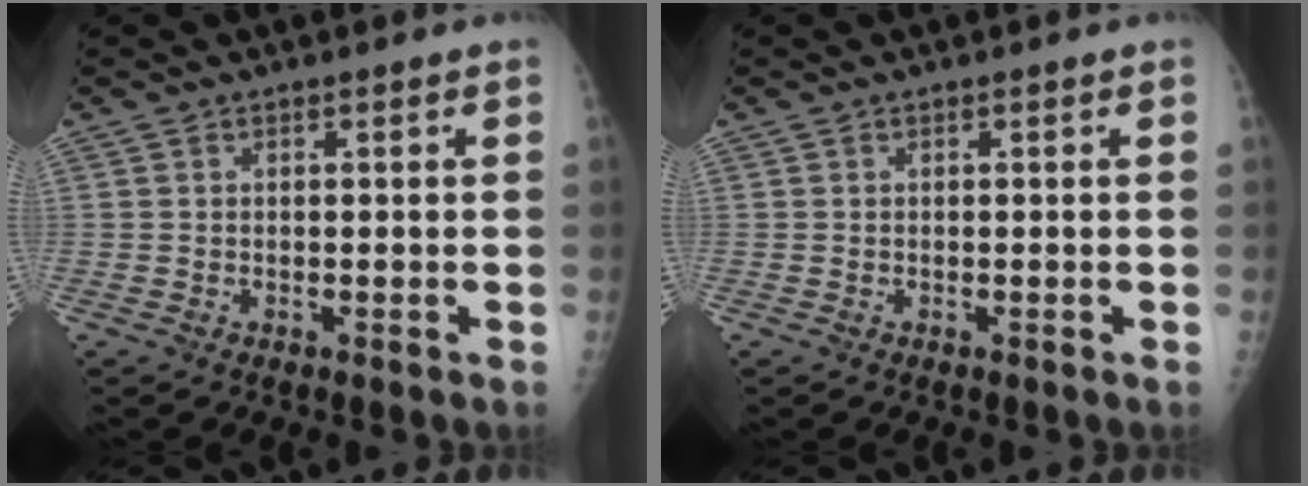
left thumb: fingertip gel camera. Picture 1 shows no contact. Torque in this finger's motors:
{"motor_torque": [0.00, 0.00, 0.00, 0.00, 0.00]}